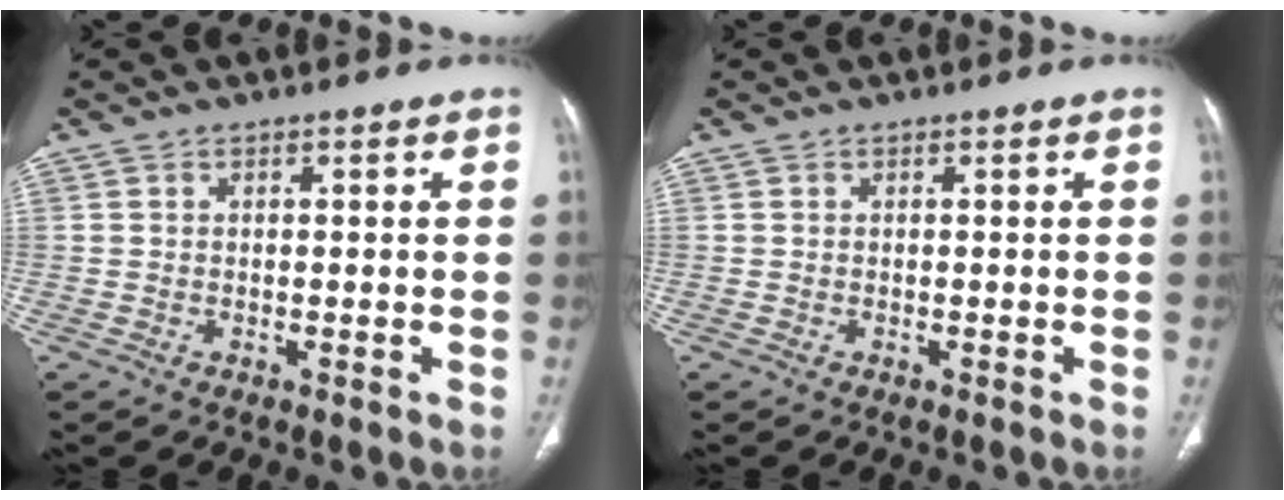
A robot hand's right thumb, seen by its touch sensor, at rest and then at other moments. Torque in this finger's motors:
{"motor_torque": [-0.42, -0.10, 0.37, -0.07, -0.03]}